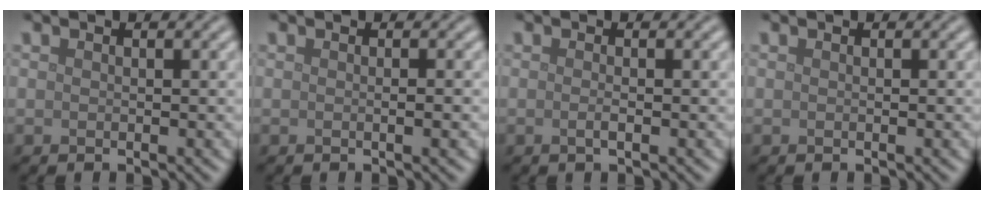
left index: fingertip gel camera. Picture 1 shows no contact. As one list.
[{"total": 1.2, "force": [-0.1, 0.3, 1.2], "torque": [-0.011, 0.001, -0.004]}, {"total": 1.0, "force": [-0.2, 0.3, 1.0], "torque": [-0.015, -0.004, -0.006]}, {"total": 0.0}]